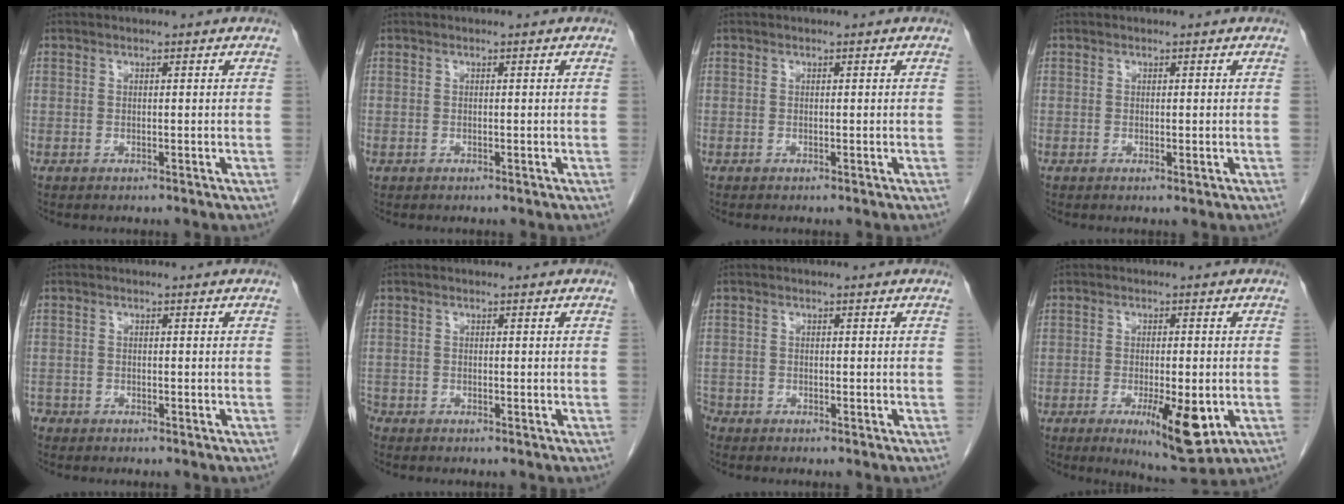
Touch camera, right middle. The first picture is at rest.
{"total": 0.0}
{"total": 0.0}
{"total": 0.7, "force": [-0.2, 0.2, 0.6], "torque": [-0.010, -0.002, -0.001]}
{"total": 2.1, "force": [-1.7, 1.2, 0.2], "torque": [-0.006, 0.002, -0.032]}
{"total": 1.6, "force": [-1.4, 0.8, 0.2], "torque": [-0.004, 0.000, -0.026]}
{"total": 2.1, "force": [-1.8, 1.0, 0.2], "torque": [-0.005, 0.001, -0.034]}
{"total": 9.6, "force": [-3.3, 2.3, 8.7], "torque": [-0.130, -0.018, -0.042]}